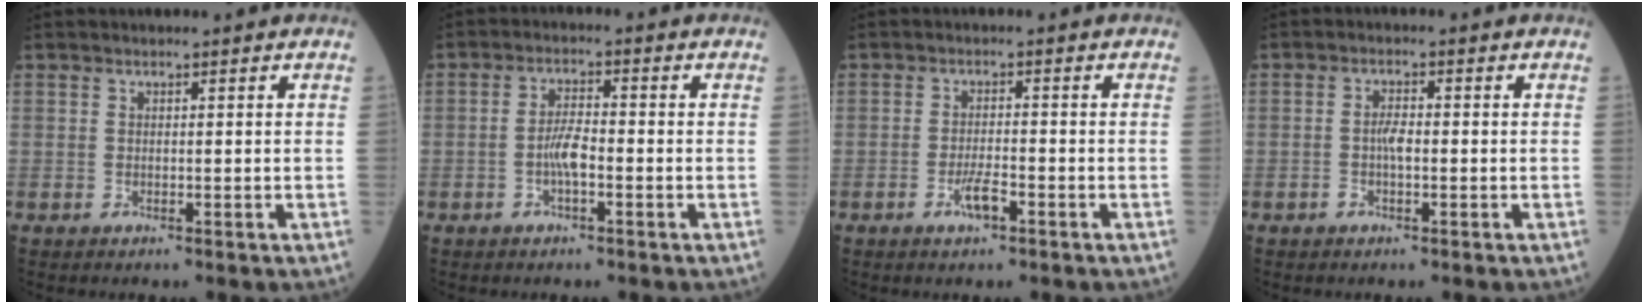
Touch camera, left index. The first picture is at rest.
{"total": 3.8, "force": [-1.3, 0.9, 3.5], "torque": [-0.074, 0.003, -0.026]}
{"total": 2.9, "force": [-1.7, 0.6, 2.3], "torque": [-0.047, -0.001, -0.031]}
{"total": 2.4, "force": [-0.7, 0.7, 2.2], "torque": [-0.044, 0.001, -0.014]}